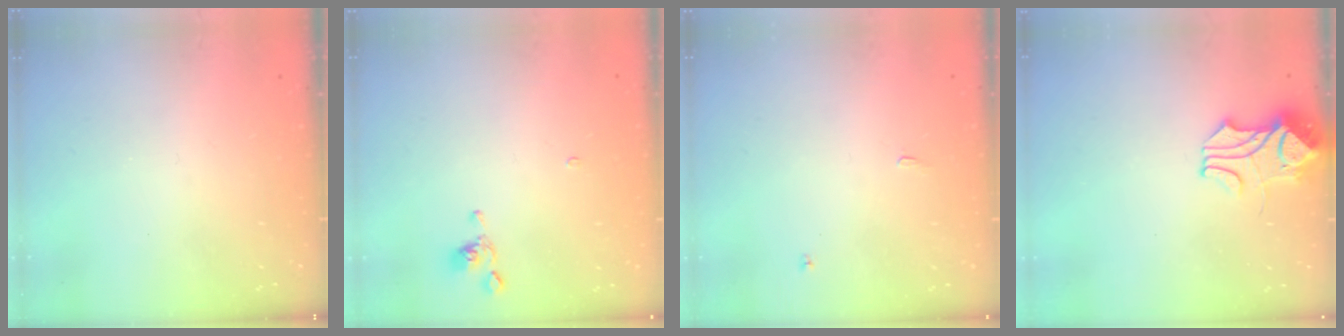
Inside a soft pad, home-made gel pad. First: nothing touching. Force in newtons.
{"total": 1.1, "press": 1.1, "slide": 0.3}
{"total": 1.8, "press": 1.8, "slide": 0.3}
{"total": 1.8, "press": 1.6, "slide": 0.7}